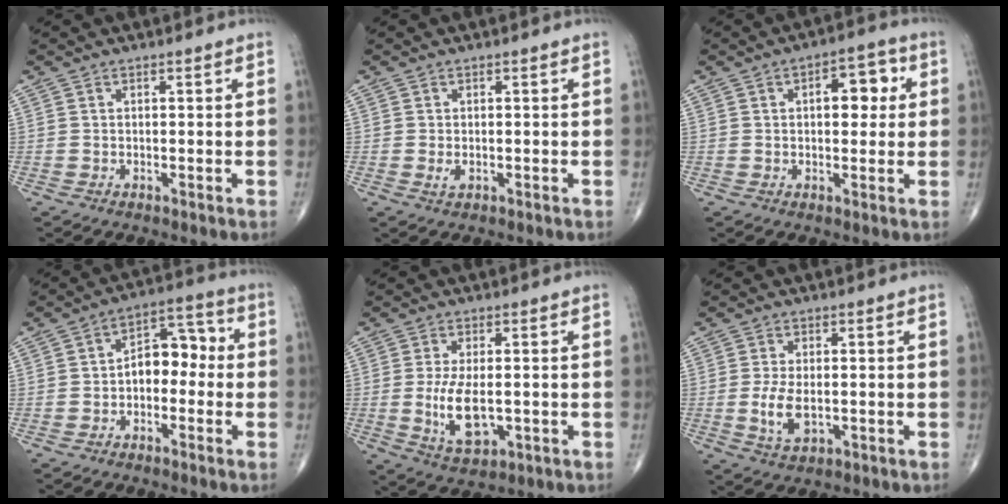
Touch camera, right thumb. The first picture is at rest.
{"total": 1.3, "force": [-0.2, 0.8, 1.1], "torque": [-0.020, -0.002, -0.003]}
{"total": 7.5, "force": [1.6, 4.1, 6.1], "torque": [-0.051, 0.012, 0.019]}
{"total": 8.3, "force": [-1.1, 5.4, 6.2], "torque": [-0.063, 0.040, -0.032]}
{"total": 8.1, "force": [-1.1, 3.8, 7.1], "torque": [-0.135, -0.013, -0.012]}
{"total": 5.3, "force": [-0.8, 2.6, 4.5], "torque": [-0.094, -0.010, -0.013]}